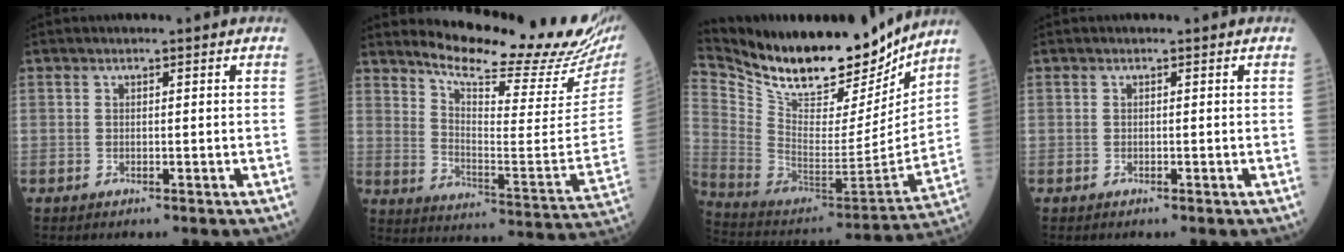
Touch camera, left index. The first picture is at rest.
{"total": 20.9, "force": [19.2, 0.5, 8.3], "torque": [-0.142, -0.104, 0.255]}
{"total": 24.1, "force": [20.4, 7.0, 10.9], "torque": [-0.211, -0.025, 0.336]}
{"total": 0.0}